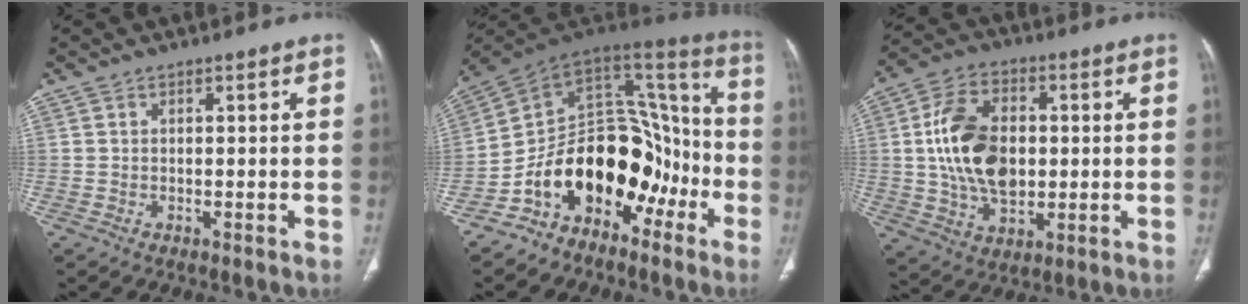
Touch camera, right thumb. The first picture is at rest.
{"total": 22.4, "force": [-9.4, 14.3, 14.5], "torque": [-0.180, 0.124, -0.150]}
{"total": 15.8, "force": [0.9, 10.2, 12.0], "torque": [-0.199, 0.010, 0.019]}